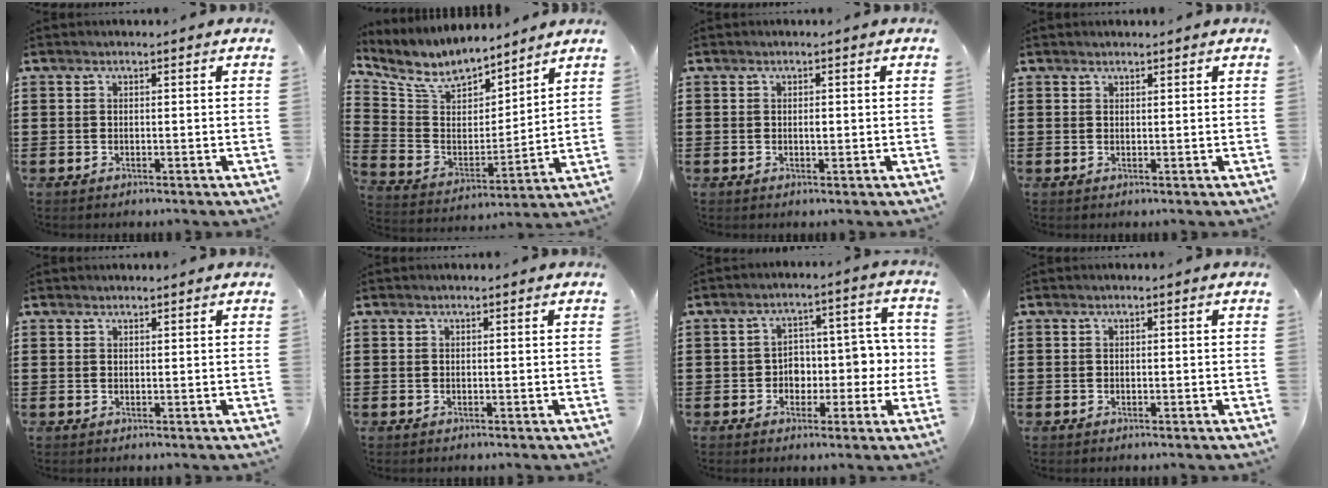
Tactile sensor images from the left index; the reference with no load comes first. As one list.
[{"total": 8.6, "force": [7.5, 3.3, 2.6], "torque": [-0.095, -0.044, 0.135]}, {"total": 0.9, "force": [0.1, 0.4, 0.7], "torque": [-0.016, 0.002, 0.001]}, {"total": 1.0, "force": [0.9, 0.3, -0.2], "torque": [0.000, 0.001, 0.019]}, {"total": 0.7, "force": [0.6, 0.2, -0.1], "torque": [0.000, 0.001, 0.013]}, {"total": 0.0}, {"total": 5.1, "force": [-1.0, 4.3, 2.7], "torque": [-0.042, 0.000, -0.027]}, {"total": 0.0}]